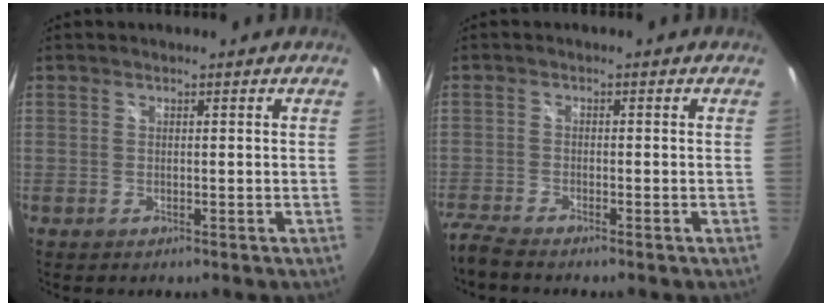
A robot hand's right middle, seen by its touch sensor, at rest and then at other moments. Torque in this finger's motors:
{"motor_torque": [0.20, -0.33, 0.02, 0.03]}